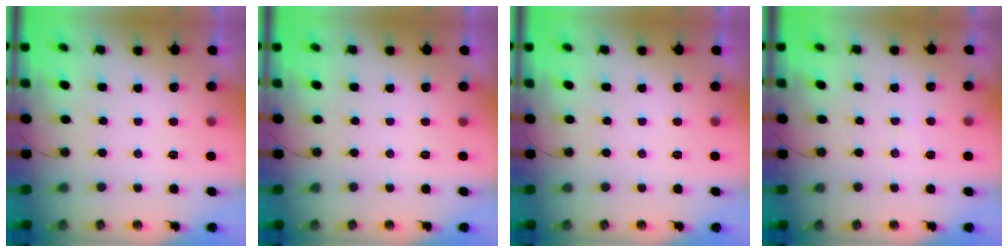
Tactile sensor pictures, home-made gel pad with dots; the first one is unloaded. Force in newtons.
{"total": 0.0}
{"total": 0.0}
{"total": 5.2, "press": 5.1, "slide": 0.8}